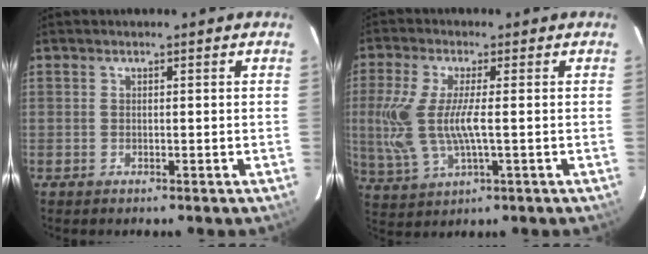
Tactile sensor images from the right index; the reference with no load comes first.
{"total": 10.6, "force": [-0.4, 3.1, 10.1], "torque": [-0.219, -0.007, 0.000]}